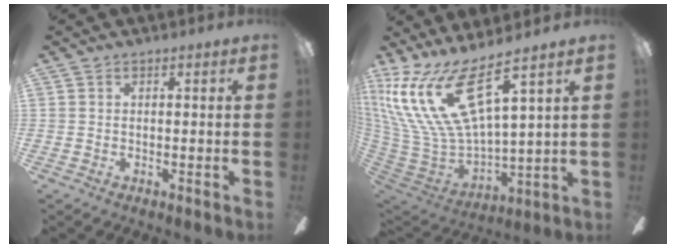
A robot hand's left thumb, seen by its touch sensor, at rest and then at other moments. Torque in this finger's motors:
{"motor_torque": [2.53, 1.70, 1.39, -1.38, 0.68]}